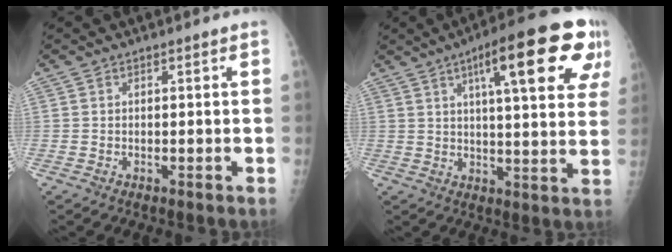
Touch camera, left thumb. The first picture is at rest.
{"total": 20.7, "force": [9.4, 5.0, 17.8], "torque": [-0.222, -0.006, 0.123]}